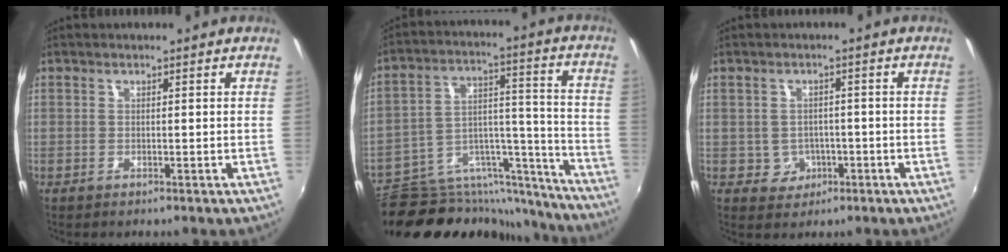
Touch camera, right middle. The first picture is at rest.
{"total": 22.3, "force": [-18.6, 9.8, 7.5], "torque": [-0.125, 0.060, -0.256]}
{"total": 4.1, "force": [-1.1, 3.9, 0.7], "torque": [-0.023, 0.007, -0.006]}